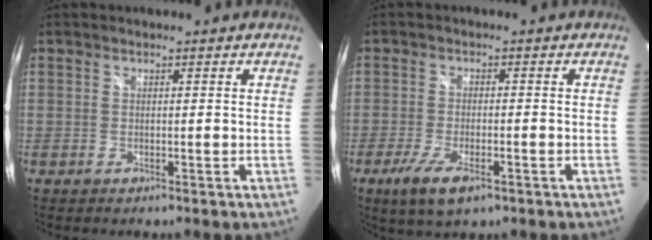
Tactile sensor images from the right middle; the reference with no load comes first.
{"total": 7.4, "force": [-4.2, 2.3, 5.6], "torque": [-0.131, -0.023, -0.075]}